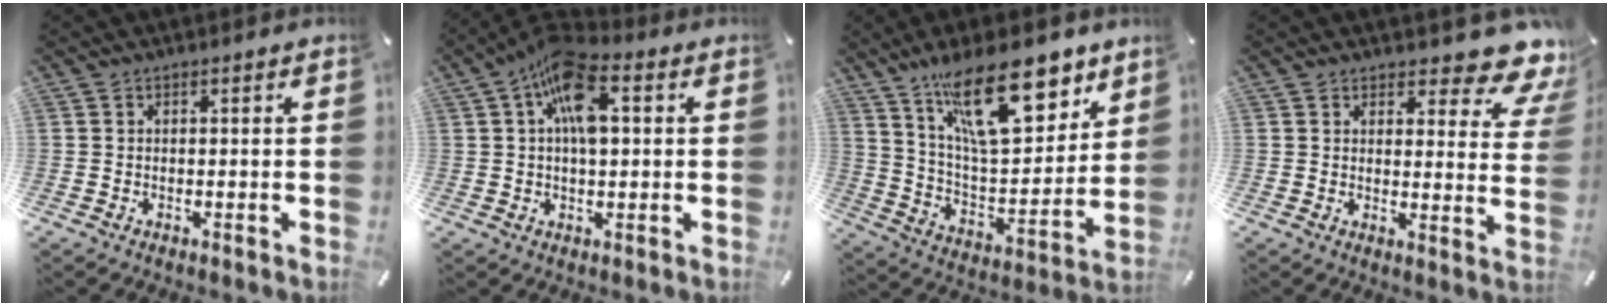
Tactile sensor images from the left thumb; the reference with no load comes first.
{"total": 11.9, "force": [2.5, 6.0, 10.0], "torque": [-0.183, 0.005, 0.044]}
{"total": 24.0, "force": [13.8, 10.4, 16.6], "torque": [-0.271, -0.072, 0.228]}
{"total": 8.4, "force": [6.9, 3.3, 3.6], "torque": [-0.030, -0.067, 0.116]}